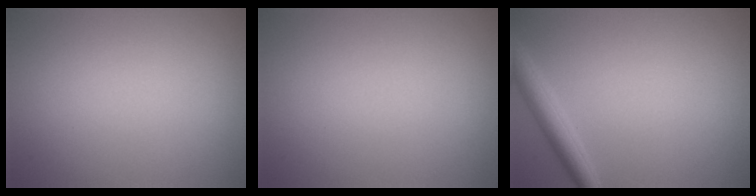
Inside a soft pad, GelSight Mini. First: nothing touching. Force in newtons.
{"total": 0.0}
{"total": 2.7, "press": 2.7, "slide": 0.2}